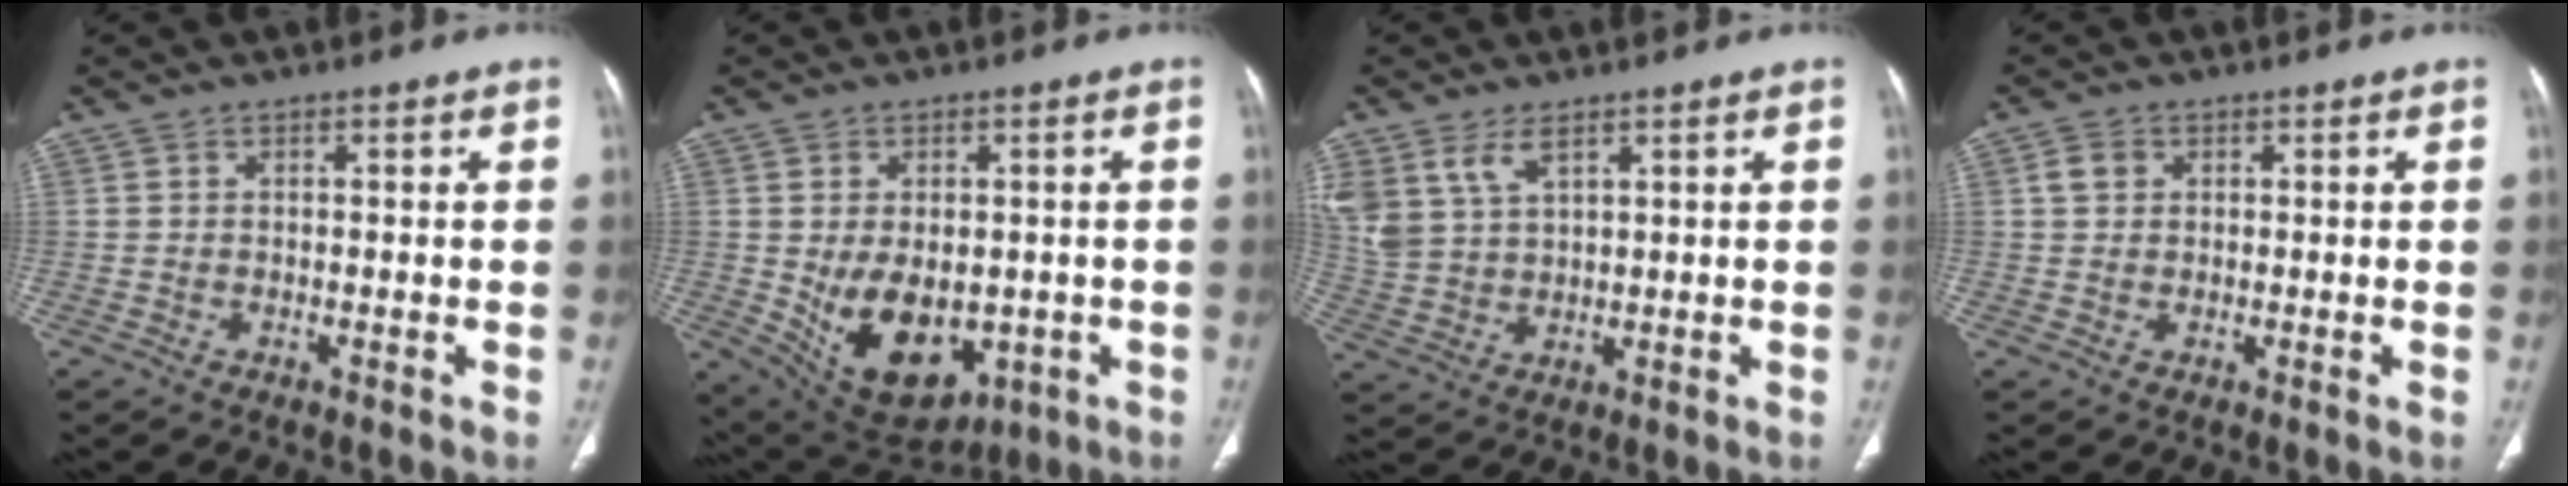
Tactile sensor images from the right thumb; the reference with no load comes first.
{"total": 13.7, "force": [-2.5, 9.0, 10.0], "torque": [-0.128, -0.008, -0.008]}
{"total": 7.8, "force": [4.6, 4.1, 4.7], "torque": [-0.099, -0.008, 0.103]}
{"total": 2.5, "force": [0.8, 2.1, 1.2], "torque": [-0.018, 0.003, 0.015]}